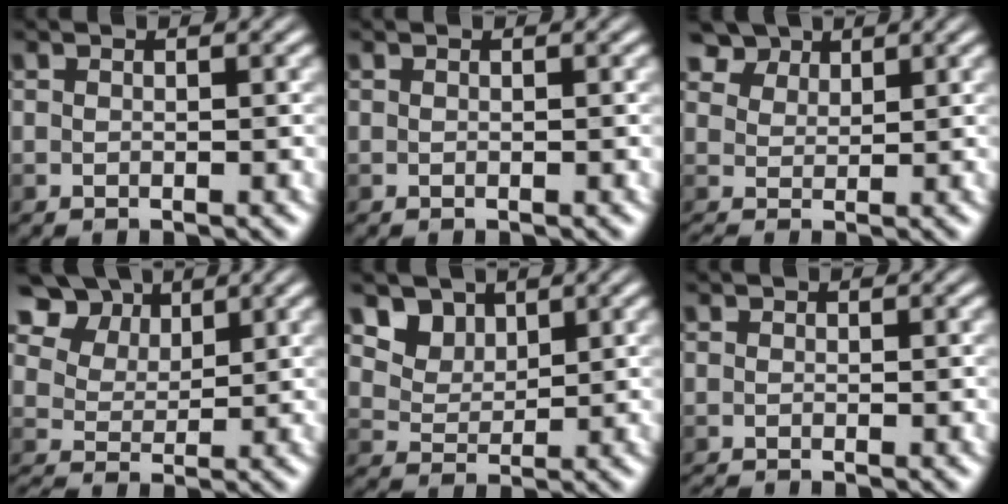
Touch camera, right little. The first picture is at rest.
{"total": 0.0}
{"total": 4.4, "force": [3.6, 2.2, 1.2], "torque": [-0.033, -0.007, 0.074]}
{"total": 8.3, "force": [5.8, 4.6, 3.8], "torque": [-0.084, 0.007, 0.098]}
{"total": 4.1, "force": [2.8, 2.7, 1.2], "torque": [-0.035, -0.021, 0.064]}
{"total": 0.0}